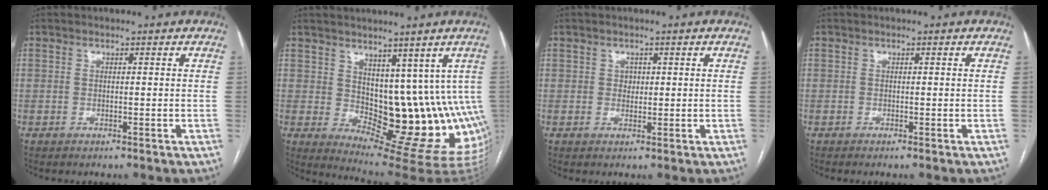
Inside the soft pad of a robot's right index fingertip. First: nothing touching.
{"total": 12.5, "force": [2.8, 6.7, 10.2], "torque": [-0.121, -0.002, 0.058]}
{"total": 1.3, "force": [0.4, 1.2, 0.5], "torque": [-0.005, 0.000, 0.004]}
{"total": 0.0}